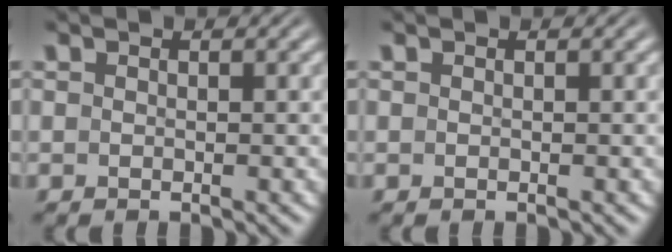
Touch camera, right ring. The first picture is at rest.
{"total": 0.0}